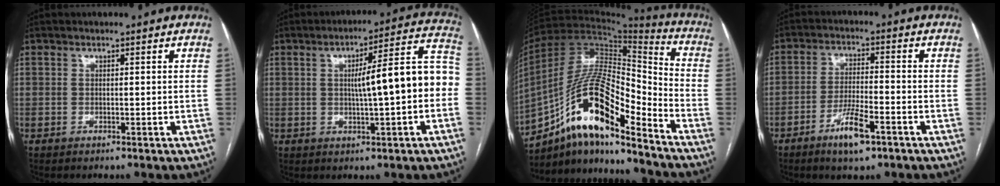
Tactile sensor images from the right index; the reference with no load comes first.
{"total": 12.0, "force": [-0.7, 1.5, 11.9], "torque": [-0.158, 0.039, -0.007]}
{"total": 17.9, "force": [-11.3, 4.1, 13.2], "torque": [-0.247, 0.027, -0.195]}
{"total": 6.9, "force": [-4.1, 1.3, 5.4], "torque": [-0.105, -0.005, -0.069]}